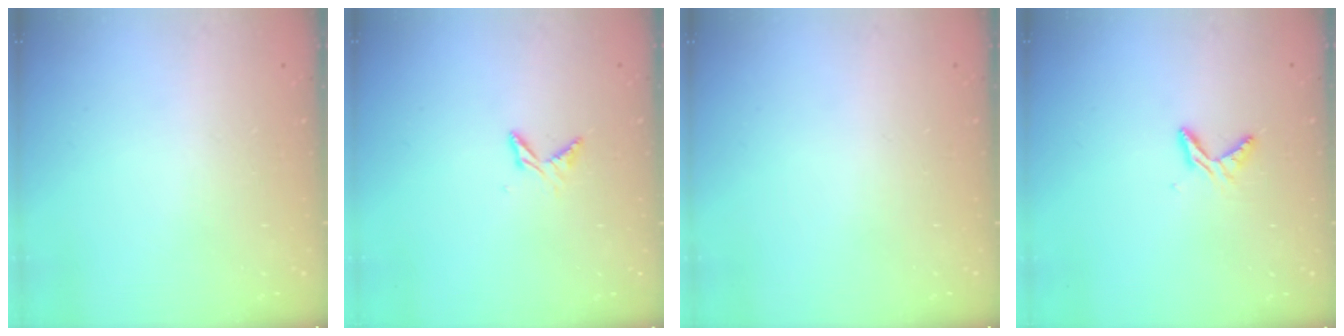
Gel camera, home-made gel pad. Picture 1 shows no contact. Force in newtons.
{"total": 4.8, "press": 4.8, "slide": 0.5}
{"total": 0.0}
{"total": 6.6, "press": 6.6, "slide": 0.5}